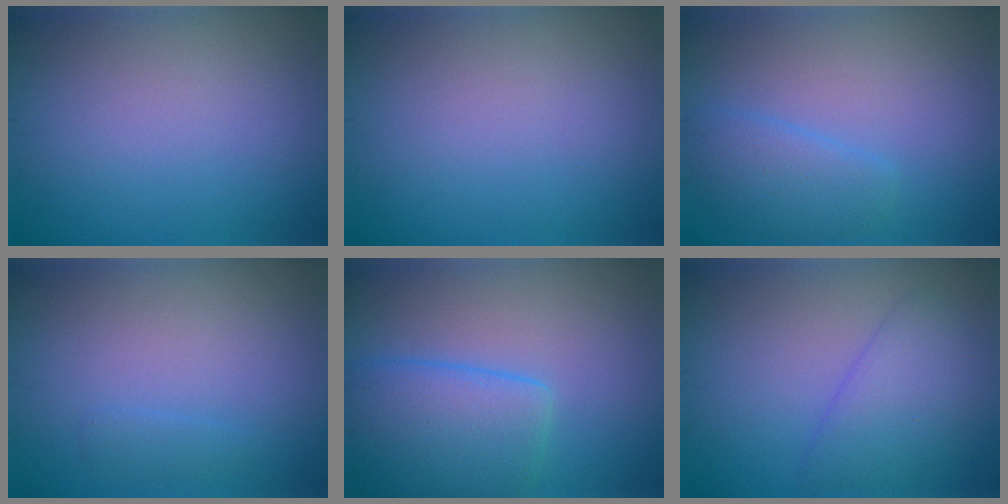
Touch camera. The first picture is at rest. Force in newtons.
{"total": 0.0}
{"total": 2.7, "press": 2.7, "slide": 0.1}
{"total": 0.8, "press": 0.8, "slide": 0.0}
{"total": 5.9, "press": 5.8, "slide": 0.3}
{"total": 3.4, "press": 3.4, "slide": 0.2}